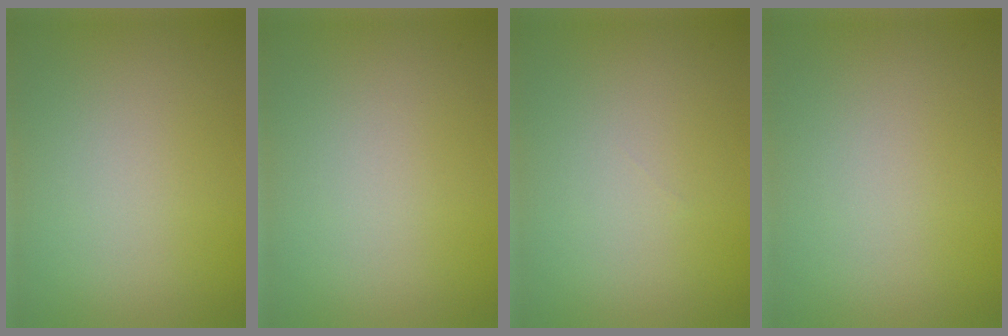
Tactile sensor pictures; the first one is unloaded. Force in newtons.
{"total": 0.0}
{"total": 0.0}
{"total": 0.0}